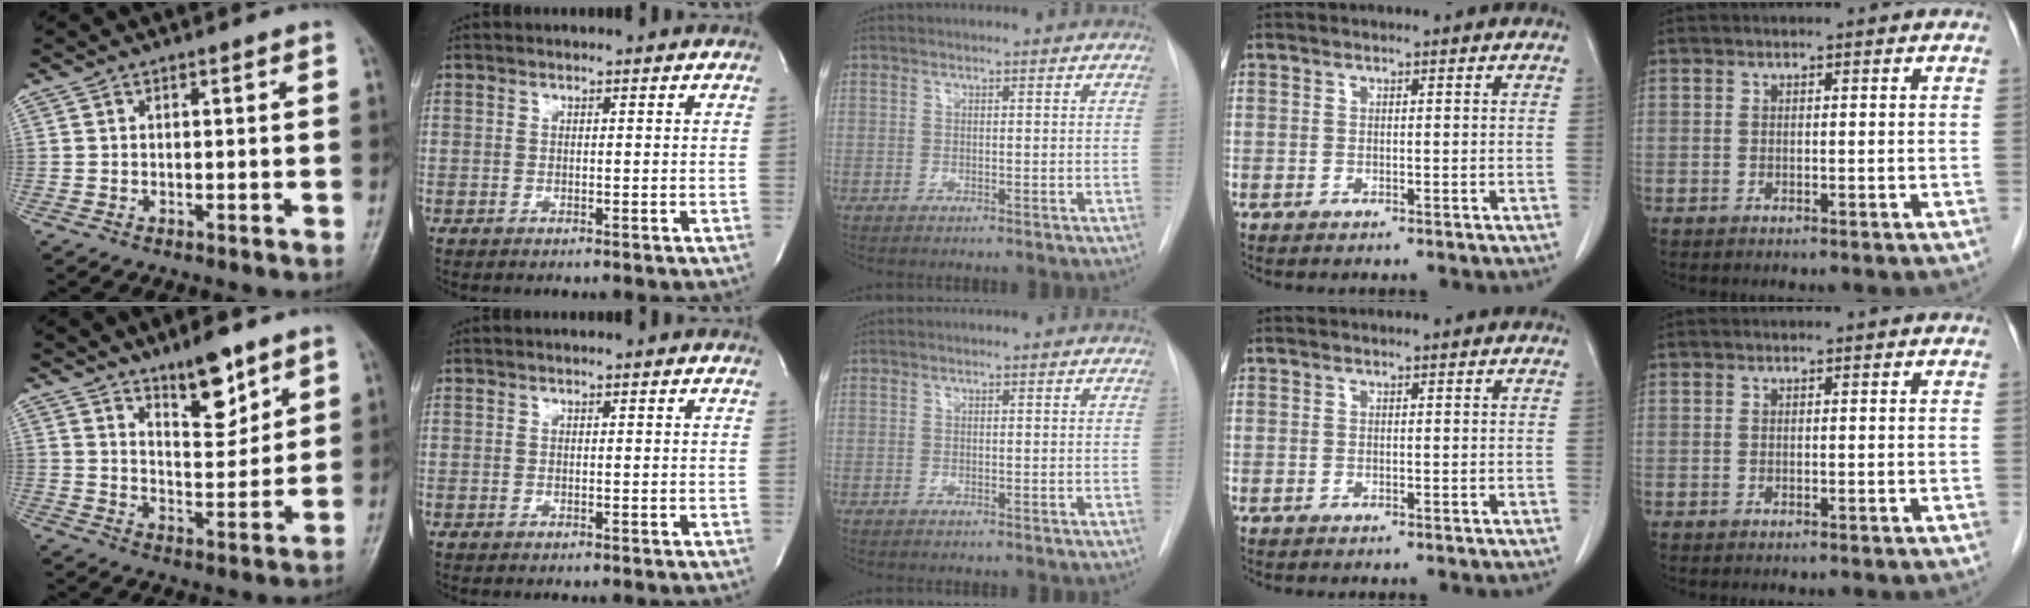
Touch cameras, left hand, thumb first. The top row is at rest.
{"thumb": {"total": 9.6, "force": [6.4, 3.7, 6.1], "torque": [-0.069, -0.048, 0.105]}}